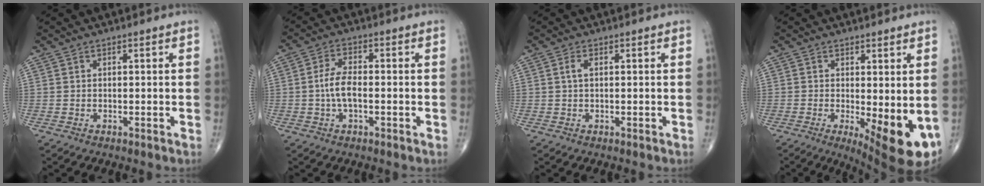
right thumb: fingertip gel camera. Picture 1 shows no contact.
{"total": 5.2, "force": [-0.8, 2.4, 4.5], "torque": [-0.094, 0.013, -0.019]}
{"total": 1.5, "force": [0.3, 0.6, 1.3], "torque": [-0.031, 0.003, 0.004]}
{"total": 11.1, "force": [-2.2, 3.7, 10.2], "torque": [-0.135, -0.024, -0.021]}